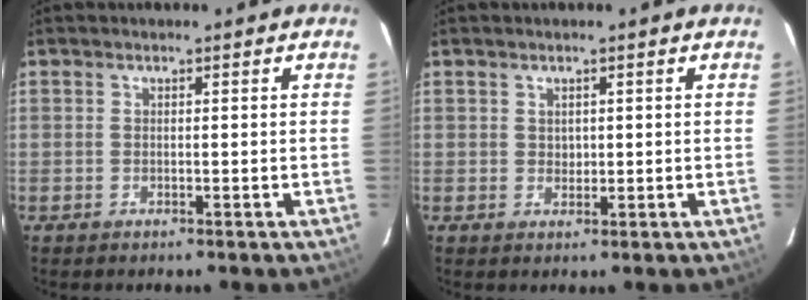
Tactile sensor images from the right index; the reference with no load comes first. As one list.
[{"total": 1.3, "force": [0.5, 1.1, 0.3], "torque": [-0.001, 0.004, 0.009]}]